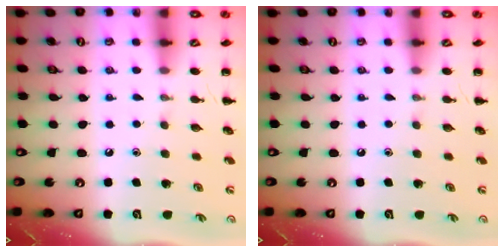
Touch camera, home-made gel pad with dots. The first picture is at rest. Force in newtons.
{"total": 0.0}